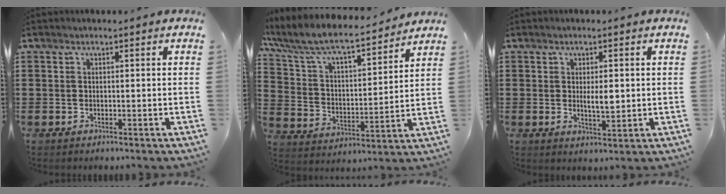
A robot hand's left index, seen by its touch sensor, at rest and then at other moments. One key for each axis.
{"total": 7.9, "fx": 6.9, "fy": 1.2, "fz": 3.6, "tx": -0.101, "ty": -0.046, "tz": 0.112}
{"total": 3.4, "fx": 0.3, "fy": 1.1, "fz": 3.2, "tx": -0.047, "ty": -0.005, "tz": 0.001}